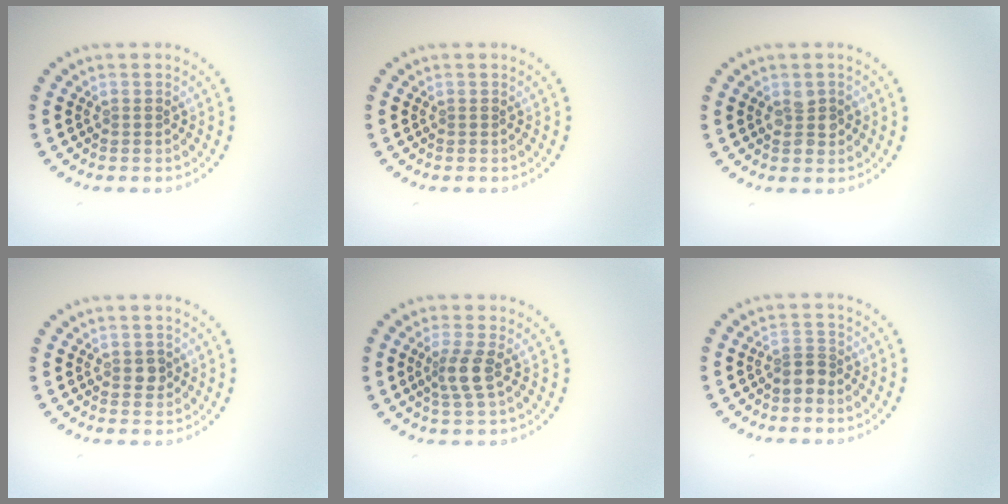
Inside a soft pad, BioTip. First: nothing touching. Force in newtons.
{"total": 0.0}
{"total": 2.0, "press": 1.9, "slide": 0.2}
{"total": 1.3, "press": 1.3, "slide": 0.2}
{"total": 2.5, "press": 1.9, "slide": 1.6}
{"total": 1.9, "press": 1.5, "slide": 1.1}